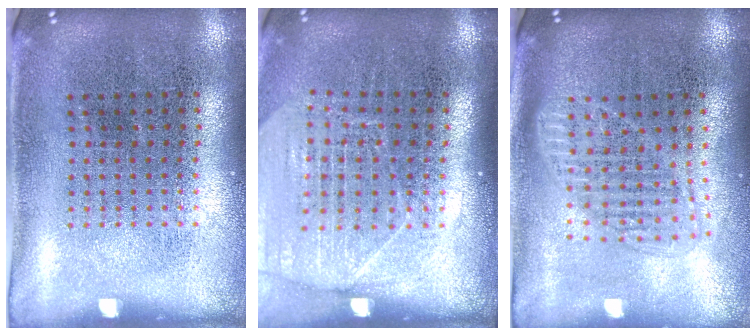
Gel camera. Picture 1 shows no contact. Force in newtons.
{"total": 1.7, "press": 1.5, "slide": 0.8}
{"total": 1.6, "press": 1.4, "slide": 0.7}